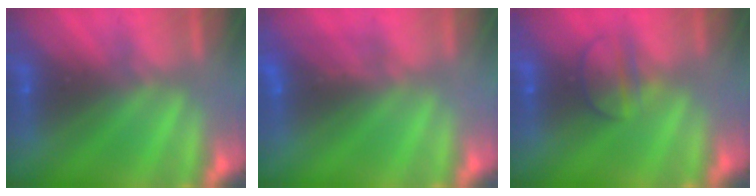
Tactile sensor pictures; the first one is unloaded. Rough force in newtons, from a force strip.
{"total": 1.2}
{"total": 2.3}